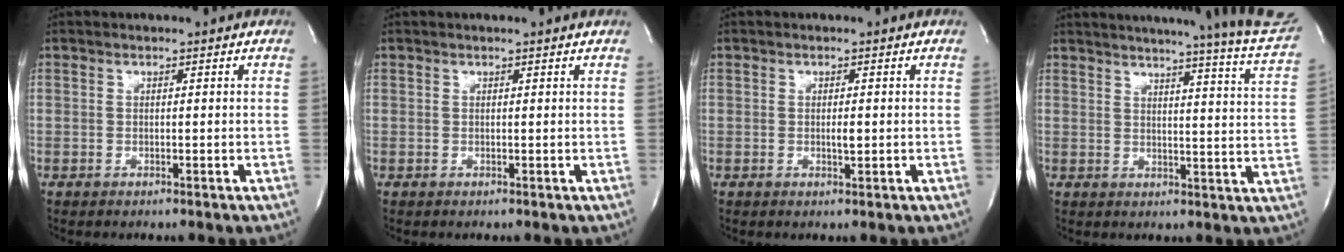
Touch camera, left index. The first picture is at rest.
{"total": 1.1, "force": [1.0, -0.1, 0.3], "torque": [-0.012, 0.002, 0.013]}
{"total": 1.3, "force": [-0.1, 0.4, 1.2], "torque": [-0.023, -0.001, -0.001]}
{"total": 23.7, "force": [21.7, -0.6, 9.5], "torque": [-0.140, -0.084, 0.248]}